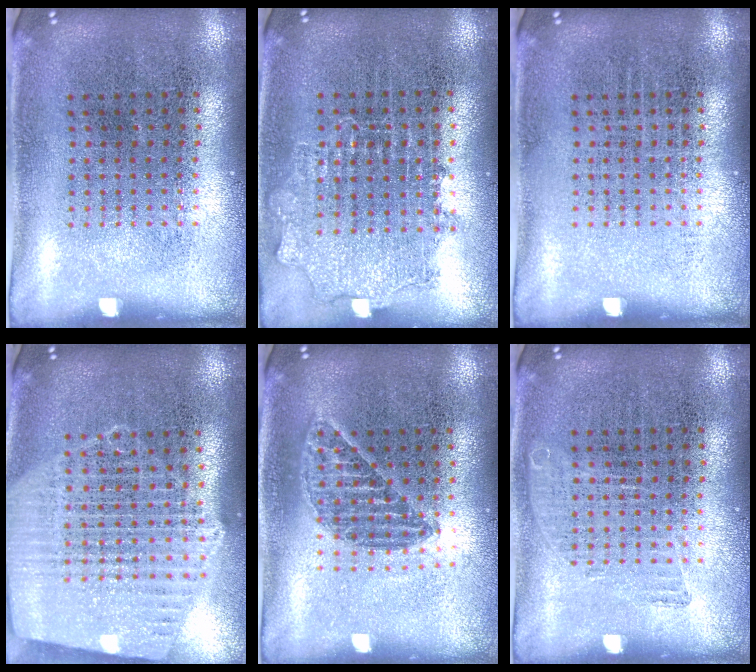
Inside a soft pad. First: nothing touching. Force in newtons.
{"total": 0.9, "press": 0.9, "slide": 0.2}
{"total": 0.0}
{"total": 1.9, "press": 1.8, "slide": 0.7}
{"total": 1.2, "press": 1.1, "slide": 0.5}
{"total": 0.8, "press": 0.8, "slide": 0.1}